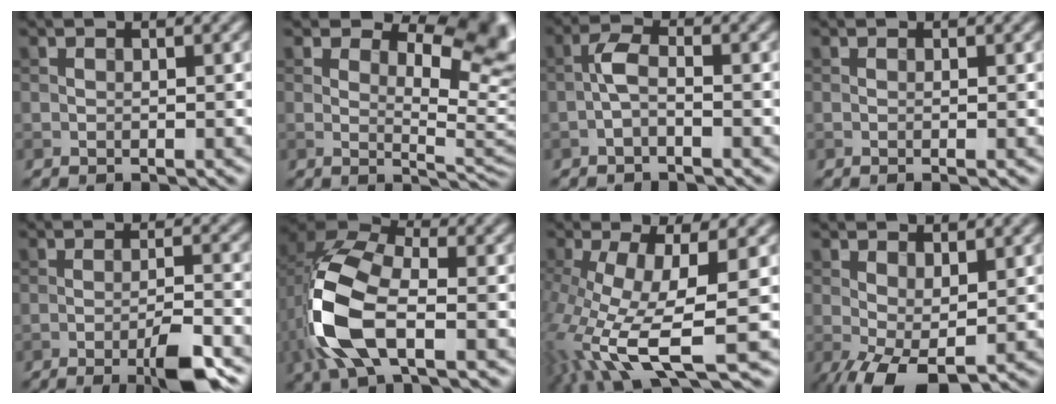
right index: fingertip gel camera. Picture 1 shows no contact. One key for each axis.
{"total": 8.8, "fx": 4.1, "fy": 4.2, "fz": 6.6, "tx": -0.087, "ty": -0.002, "tz": 0.061}
{"total": 2.0, "fx": -0.9, "fy": 0.7, "fz": 1.7, "tx": -0.036, "ty": 0.007, "tz": -0.022}
{"total": 0.9, "fx": -0.1, "fy": 0.2, "fz": 0.8, "tx": -0.011, "ty": -0.004, "tz": -0.005}
{"total": 5.3, "fx": -2.8, "fy": 1.0, "fz": 4.4, "tx": -0.067, "ty": 0.001, "tz": -0.045}
{"total": 9.9, "fx": -2.3, "fy": 5.2, "fz": 8.1, "tx": -0.190, "ty": 0.005, "tz": -0.054}
{"total": 11.2, "fx": -2.7, "fy": 3.9, "fz": 10.1, "tx": -0.222, "ty": -0.025, "tz": -0.041}
{"total": 4.8, "fx": -1.0, "fy": 2.0, "fz": 4.2, "tx": -0.091, "ty": -0.006, "tz": -0.015}